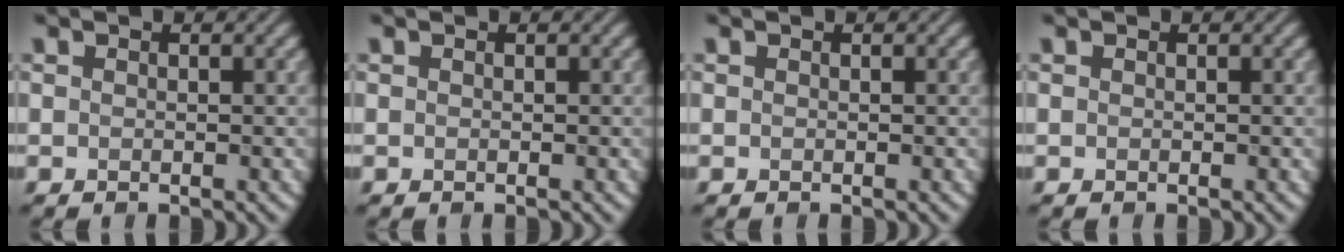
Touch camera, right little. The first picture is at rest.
{"total": 0.0}
{"total": 0.0}
{"total": 0.0}